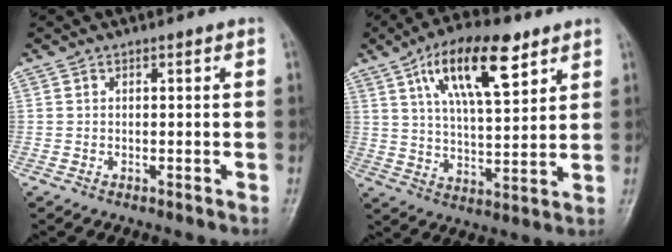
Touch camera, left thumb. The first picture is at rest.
{"total": 16.0, "force": [8.2, 6.1, 12.3], "torque": [-0.182, -0.025, 0.142]}